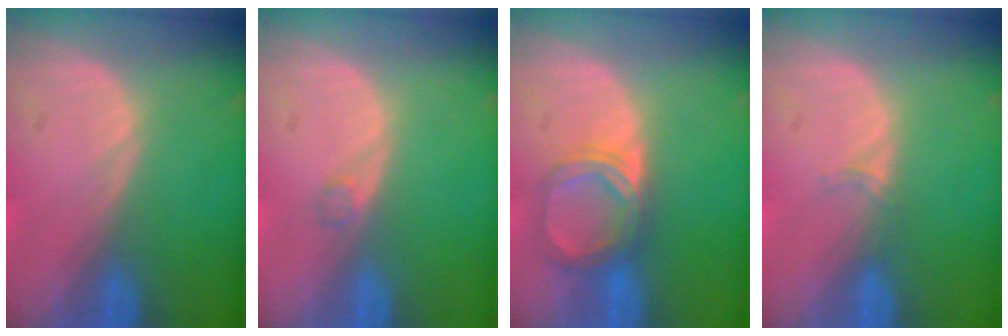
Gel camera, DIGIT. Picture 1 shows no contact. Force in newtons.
{"total": 0.9, "press": 0.9, "slide": 0.1}
{"total": 5.3, "press": 4.9, "slide": 1.9}
{"total": 1.3, "press": 1.0, "slide": 0.9}